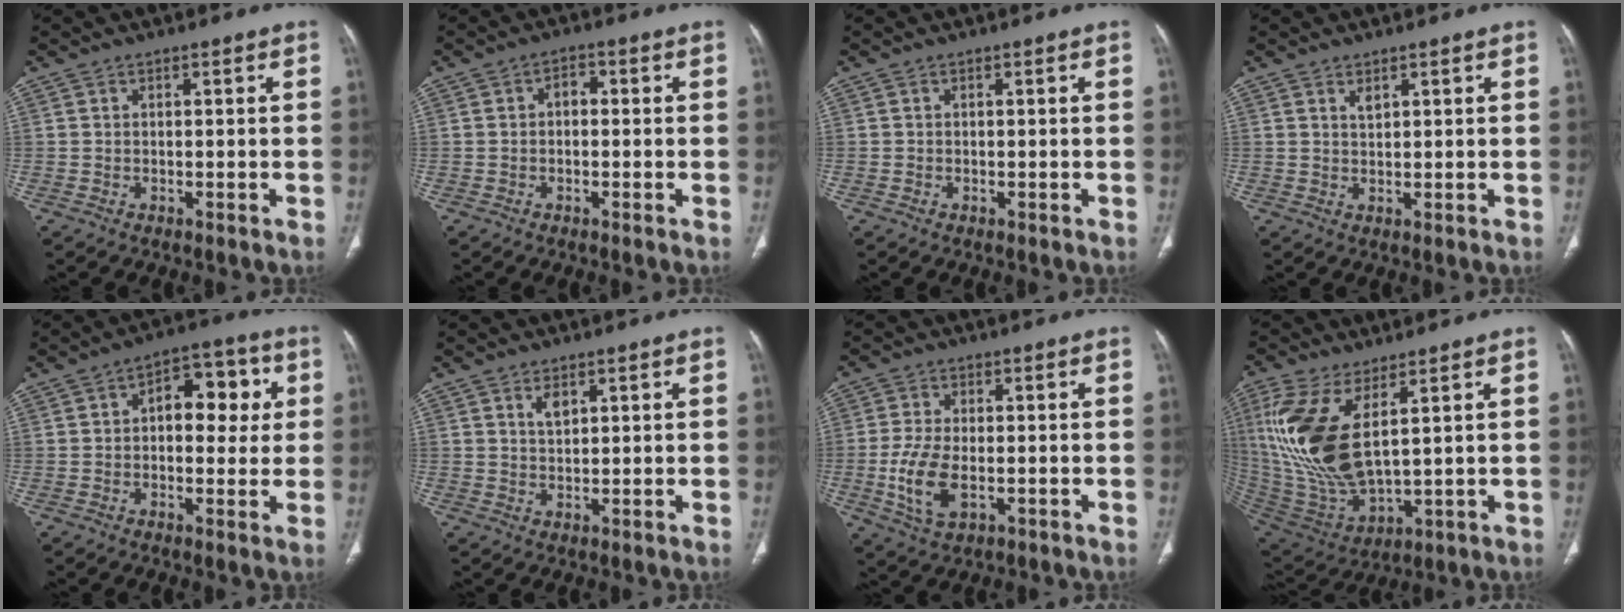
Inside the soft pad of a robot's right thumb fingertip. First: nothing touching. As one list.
[{"total": 2.3, "force": [-0.1, 1.6, 1.7], "torque": [-0.020, 0.010, -0.007]}, {"total": 0.0}, {"total": 1.6, "force": [1.0, 0.7, 0.9], "torque": [-0.011, -0.008, 0.021]}, {"total": 11.5, "force": [2.0, 6.8, 9.0], "torque": [-0.078, 0.022, 0.022]}, {"total": 2.7, "force": [1.4, 1.4, 1.8], "torque": [-0.026, -0.009, 0.029]}, {"total": 8.4, "force": [-1.9, 4.3, 6.9], "torque": [-0.149, -0.004, -0.031]}, {"total": 18.8, "force": [5.5, 8.1, 16.1], "torque": [-0.358, -0.030, 0.124]}]